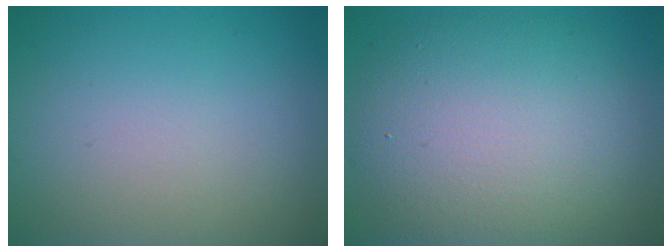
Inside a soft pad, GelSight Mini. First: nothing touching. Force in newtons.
{"total": 10.2, "press": 10.2, "slide": 0.7}